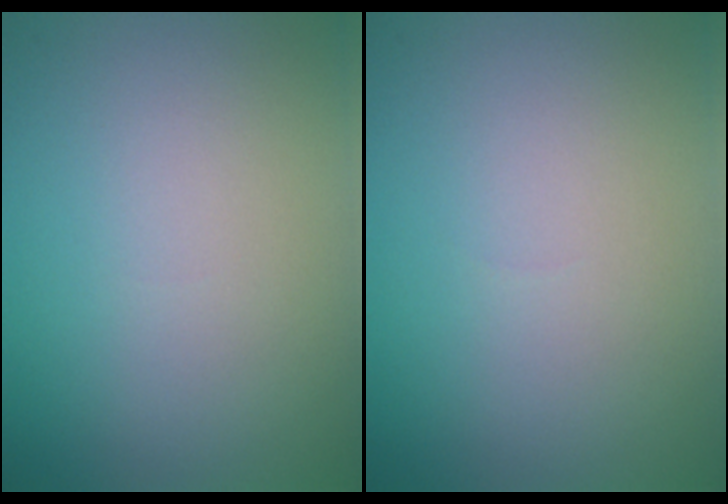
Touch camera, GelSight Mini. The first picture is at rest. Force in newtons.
{"total": 0.0}